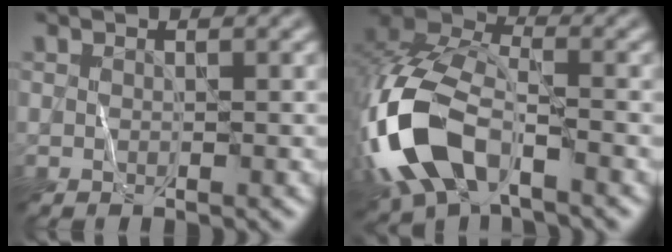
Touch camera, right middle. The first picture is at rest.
{"total": 12.2, "force": [-4.9, 6.4, 9.2], "torque": [-0.216, -0.007, -0.100]}